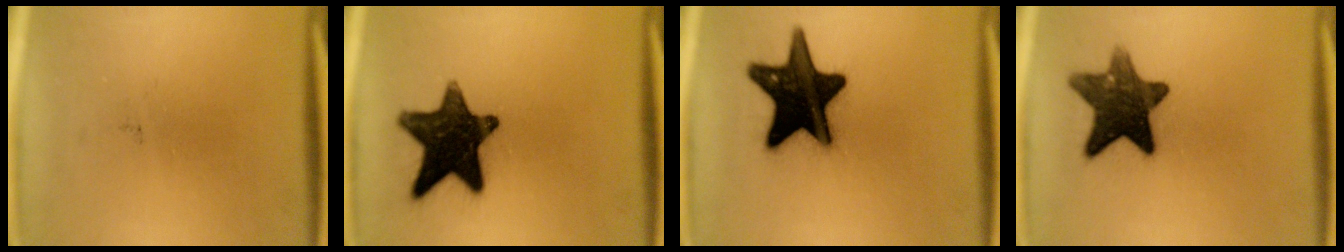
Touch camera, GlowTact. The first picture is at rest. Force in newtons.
{"total": 15.4}
{"total": 19.1}
{"total": 12.3}